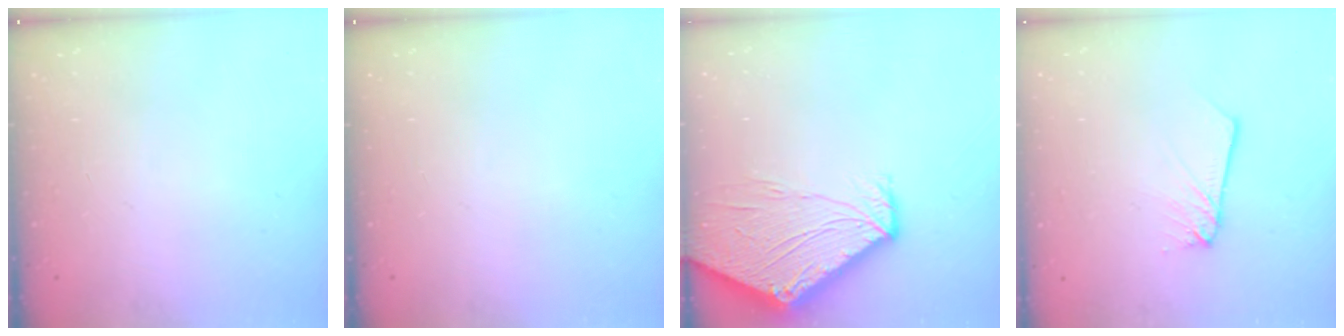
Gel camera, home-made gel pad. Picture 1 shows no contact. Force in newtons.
{"total": 0.0}
{"total": 11.9, "press": 11.8, "slide": 1.3}
{"total": 2.2, "press": 2.2, "slide": 0.1}